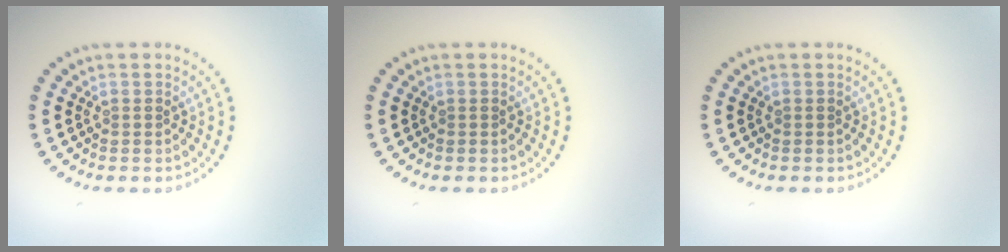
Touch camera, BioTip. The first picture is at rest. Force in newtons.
{"total": 0.0}
{"total": 0.0}